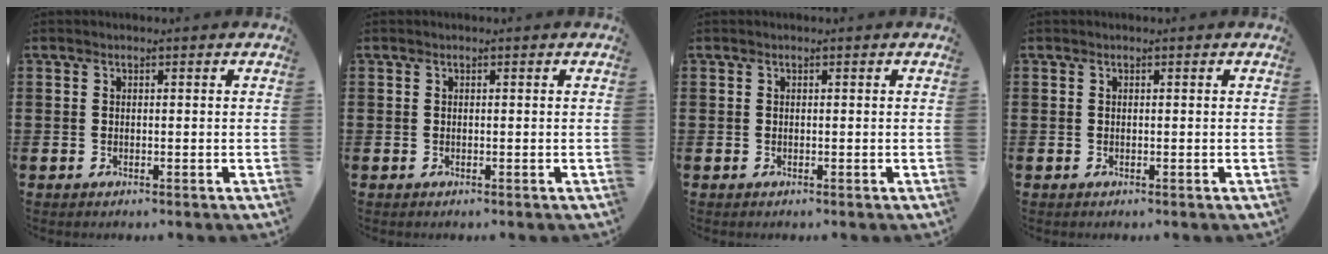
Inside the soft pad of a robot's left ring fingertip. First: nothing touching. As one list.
[{"total": 0.0}, {"total": 0.0}, {"total": 0.0}]